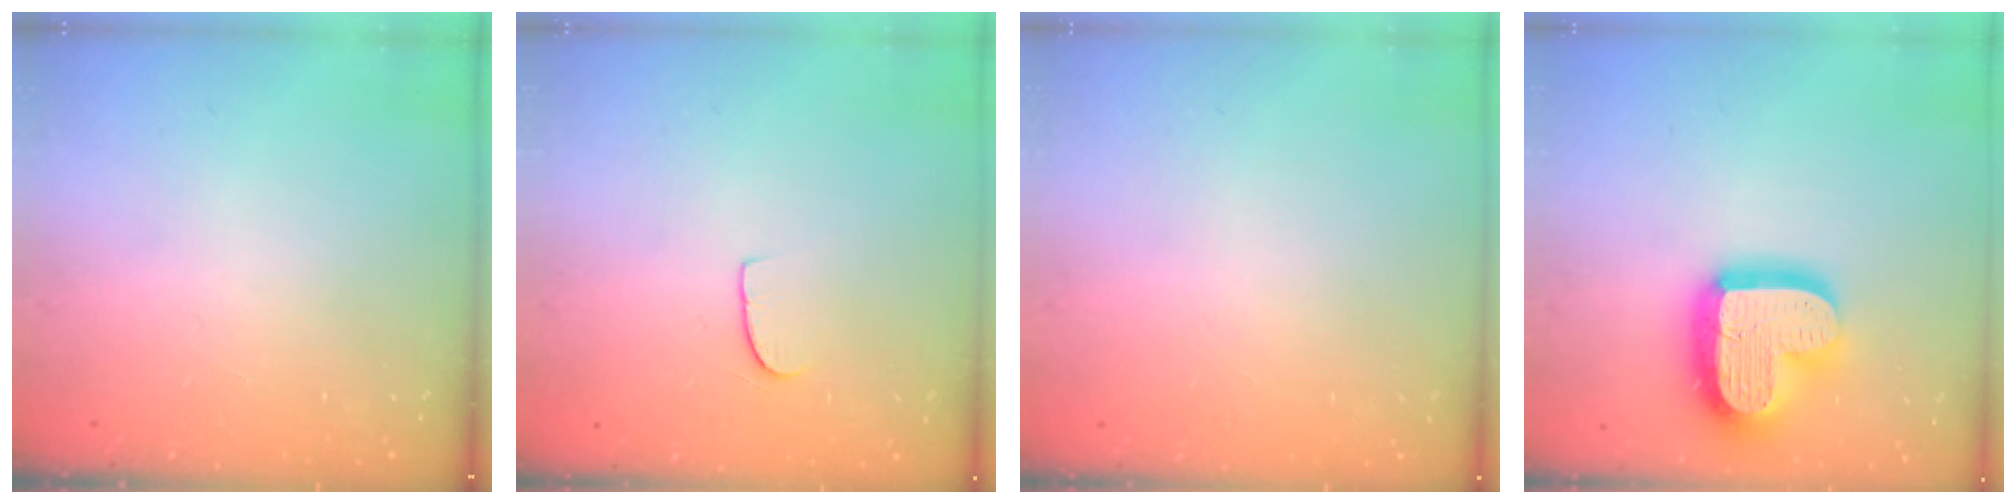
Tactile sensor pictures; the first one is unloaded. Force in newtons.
{"total": 5.4, "press": 5.4, "slide": 0.4}
{"total": 0.0}
{"total": 20.7, "press": 20.7, "slide": 1.7}